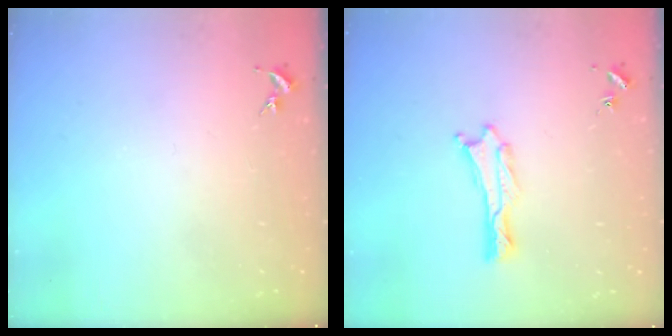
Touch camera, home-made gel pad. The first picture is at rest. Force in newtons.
{"total": 0.0}